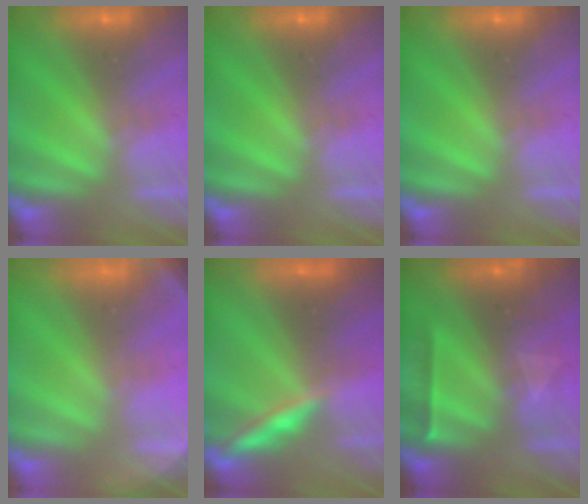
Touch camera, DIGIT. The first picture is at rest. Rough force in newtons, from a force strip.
{"total": 0.0}
{"total": 0.0}
{"total": 3.3}
{"total": 1.9}
{"total": 2.3}